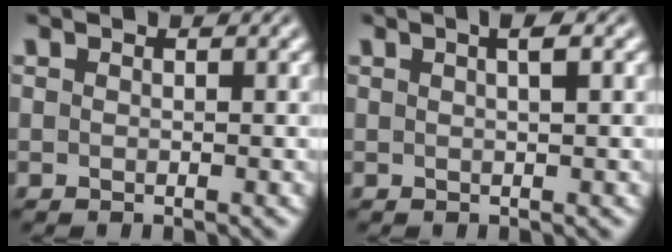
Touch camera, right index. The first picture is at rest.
{"total": 2.1, "force": [0.8, -0.1, 1.9], "torque": [-0.017, 0.009, 0.011]}